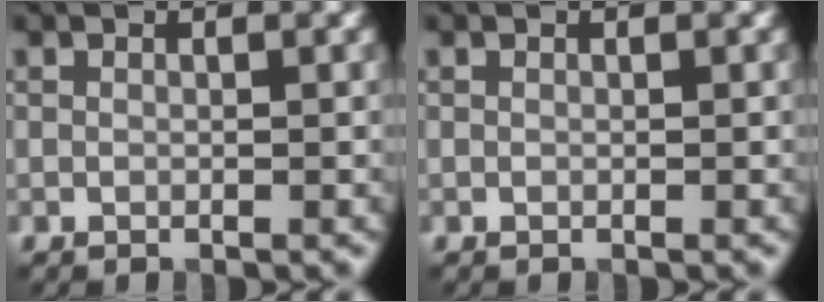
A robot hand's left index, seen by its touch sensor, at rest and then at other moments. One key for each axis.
{"total": 0.0}